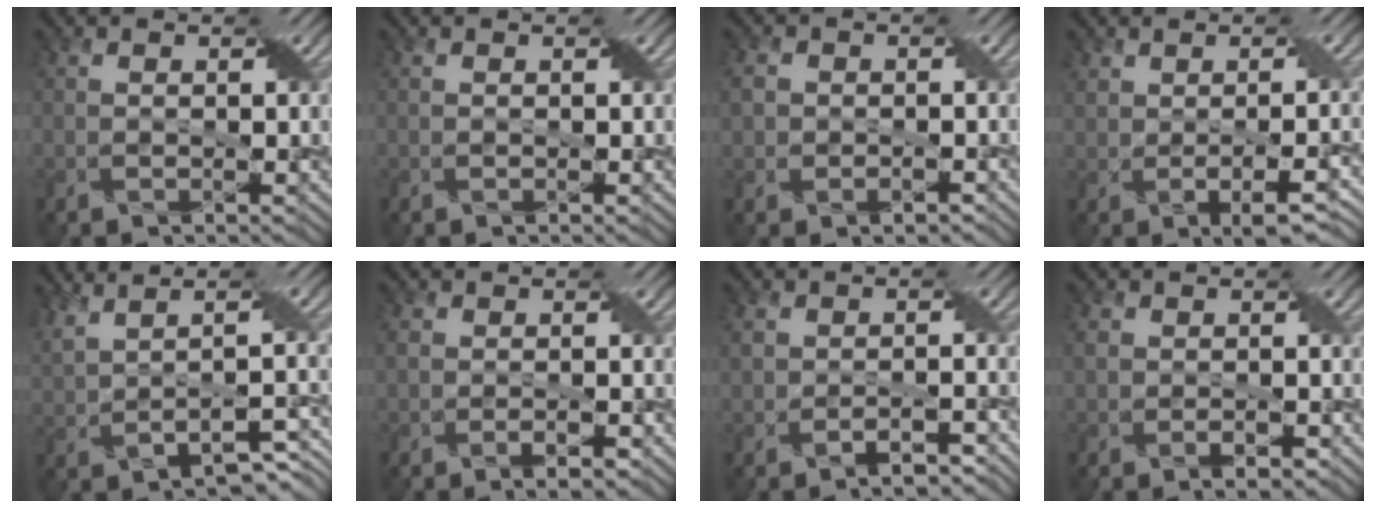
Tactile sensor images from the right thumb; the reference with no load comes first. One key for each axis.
{"total": 0.0}
{"total": 4.0, "fx": -0.4, "fy": 3.4, "fz": 2.0, "tx": -0.051, "ty": -0.002, "tz": -0.006}
{"total": 5.1, "fx": -0.6, "fy": 2.3, "fz": 4.5, "tx": -0.081, "ty": -0.002, "tz": -0.003}
{"total": 8.3, "fx": 1.2, "fy": 2.7, "fz": 7.8, "tx": -0.154, "ty": 0.004, "tz": 0.040}
{"total": 3.3, "fx": -1.1, "fy": 2.0, "fz": 2.4, "tx": -0.040, "ty": -0.004, "tz": -0.019}
{"total": 4.1, "fx": -2.4, "fy": 2.4, "fz": 2.2, "tx": -0.034, "ty": -0.008, "tz": -0.042}
{"total": 3.3, "fx": -0.9, "fy": 2.3, "fz": 2.2, "tx": -0.038, "ty": -0.006, "tz": -0.018}